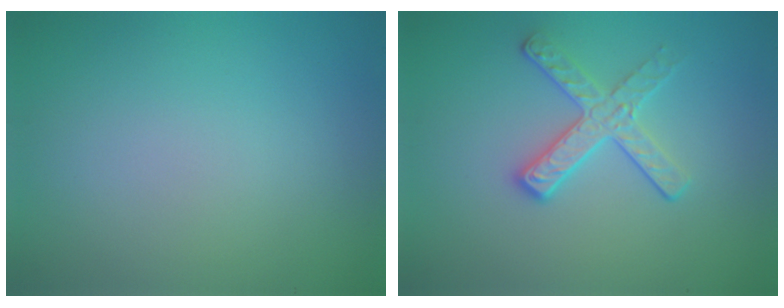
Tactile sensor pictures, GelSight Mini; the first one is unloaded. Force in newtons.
{"total": 2.8, "press": 2.6, "slide": 1.1}